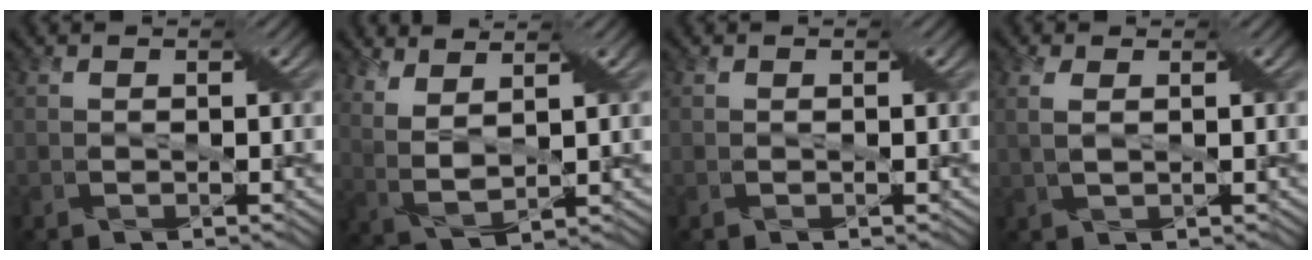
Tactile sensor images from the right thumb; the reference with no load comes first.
{"total": 5.3, "force": [3.4, 1.4, 3.8], "torque": [-0.093, -0.006, 0.072]}
{"total": 0.0}
{"total": 2.2, "force": [0.7, 0.8, 1.9], "torque": [-0.045, 0.002, 0.017]}